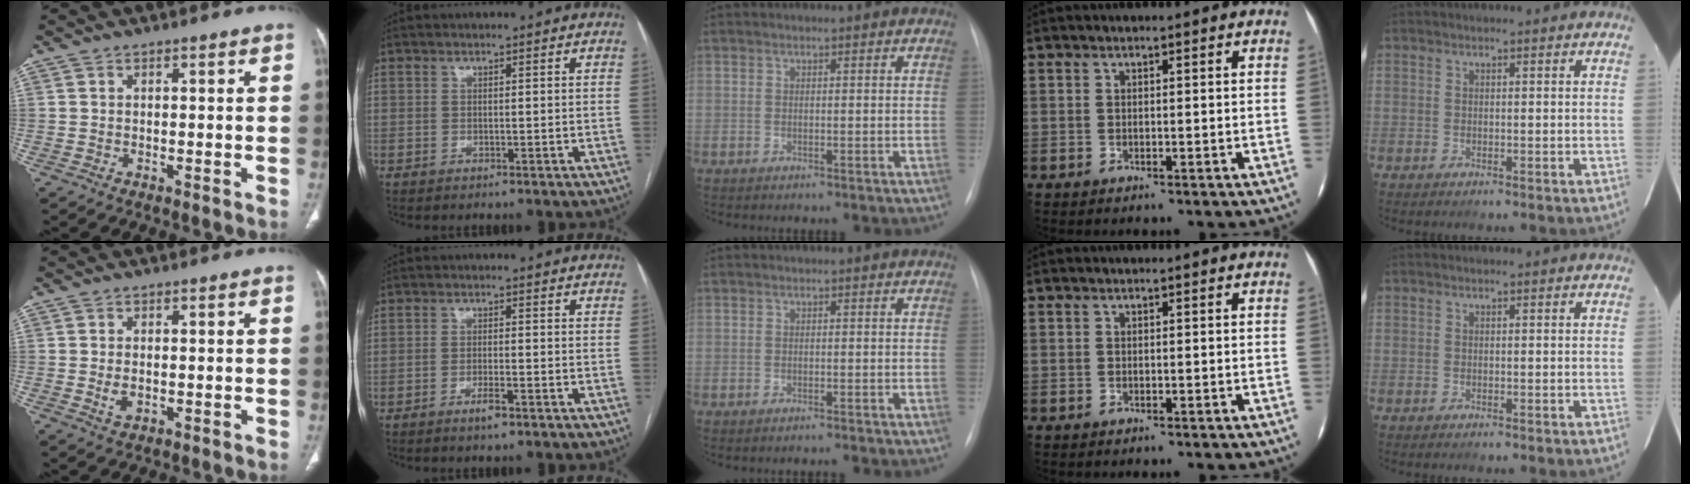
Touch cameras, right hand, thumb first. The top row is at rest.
{"thumb": {"total": 2.5, "force": [-0.3, 1.5, 2.0], "torque": [-0.041, -0.005, -0.001]}, "index": {"total": 2.5, "force": [-1.6, 0.3, 1.9], "torque": [-0.034, -0.001, -0.028]}, "middle": {"total": 0.7, "force": [-0.6, -0.1, 0.2], "torque": [-0.008, -0.002, -0.009]}}